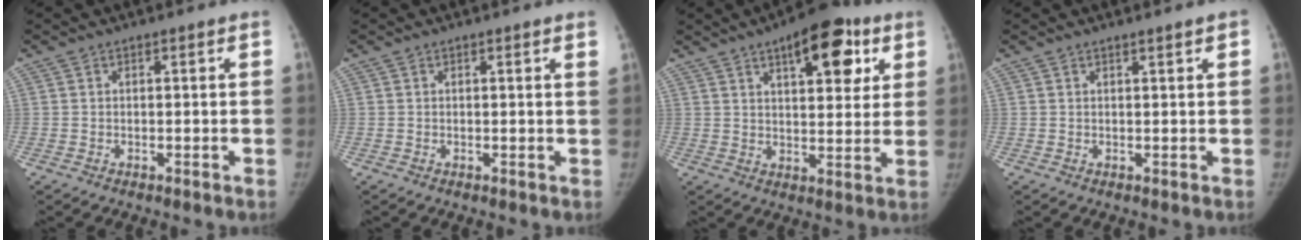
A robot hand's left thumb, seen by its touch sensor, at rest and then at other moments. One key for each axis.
{"total": 1.4, "fx": 0.9, "fy": 0.0, "fz": 1.1, "tx": -0.013, "ty": -0.001, "tz": 0.008}
{"total": 13.6, "fx": 6.7, "fy": 6.0, "fz": 10.2, "tx": -0.095, "ty": -0.015, "tz": 0.090}
{"total": 1.0, "fx": 0.8, "fy": 0.1, "fz": 0.7, "tx": -0.003, "ty": -0.002, "tz": 0.012}